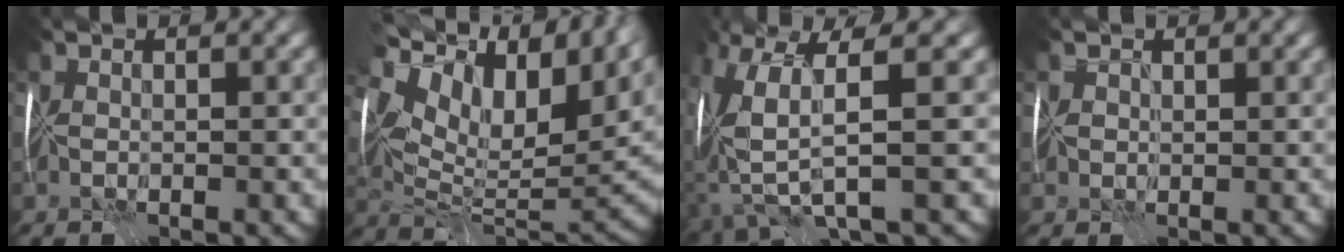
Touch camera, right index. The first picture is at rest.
{"total": 15.0, "force": [6.0, 8.0, 11.3], "torque": [-0.209, 0.006, 0.142]}
{"total": 5.6, "force": [0.3, 0.9, 5.5], "torque": [-0.140, -0.019, 0.014]}
{"total": 0.9, "force": [0.4, 0.9, -0.1], "torque": [-0.003, 0.006, 0.008]}